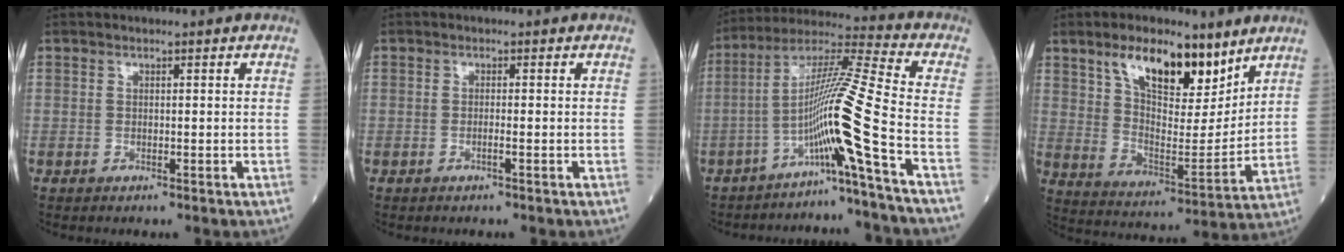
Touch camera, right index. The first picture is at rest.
{"total": 0.7, "force": [-0.4, -0.1, 0.6], "torque": [-0.009, 0.001, -0.008]}
{"total": 12.4, "force": [-5.9, -3.5, 10.3], "torque": [-0.197, 0.012, -0.111]}
{"total": 14.6, "force": [9.4, 5.4, 9.9], "torque": [-0.164, 0.000, 0.170]}